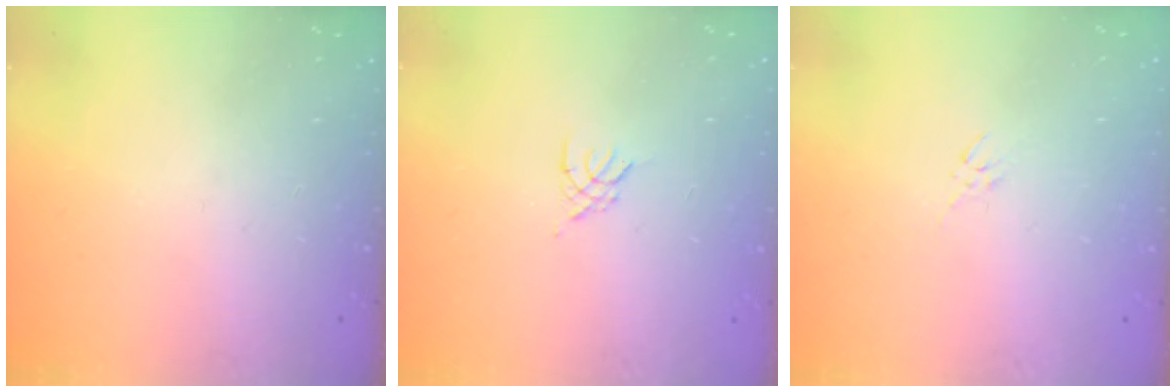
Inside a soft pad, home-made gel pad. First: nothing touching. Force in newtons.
{"total": 2.6, "press": 2.5, "slide": 0.6}
{"total": 2.7, "press": 2.5, "slide": 0.9}